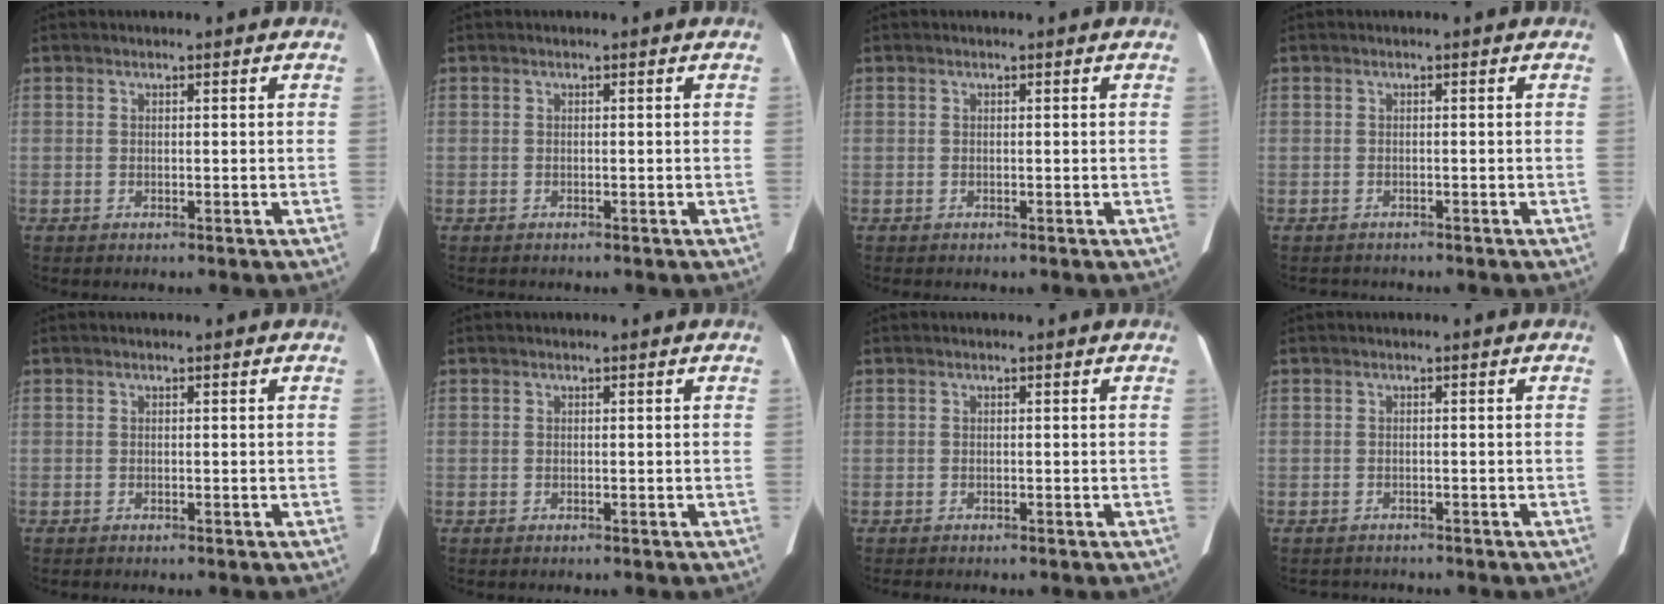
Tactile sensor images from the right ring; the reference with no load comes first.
{"total": 0.0}
{"total": 0.0}
{"total": 2.0, "force": [-1.8, 0.7, 0.4], "torque": [-0.008, -0.006, -0.020]}
{"total": 0.0}
{"total": 0.0}
{"total": 0.7, "force": [-0.6, 0.1, 0.3], "torque": [-0.007, -0.003, -0.009]}
{"total": 2.7, "force": [-2.5, 1.0, 0.5], "torque": [-0.007, -0.005, -0.029]}